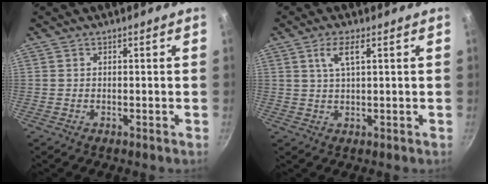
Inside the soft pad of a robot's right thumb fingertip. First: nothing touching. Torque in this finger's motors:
{"motor_torque": [-0.69, 0.89, 0.88, -0.12, 0.00]}